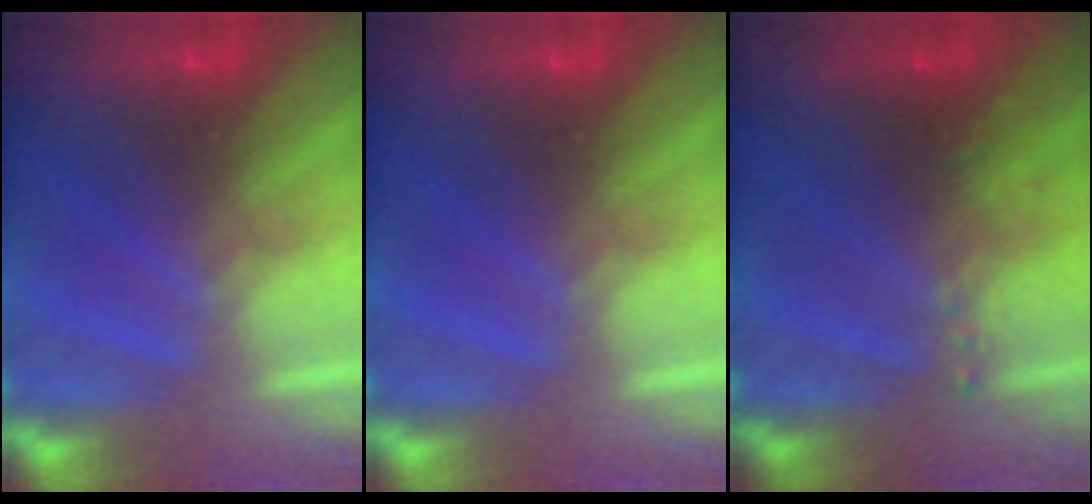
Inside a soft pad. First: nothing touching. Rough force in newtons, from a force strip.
{"total": 0.0}
{"total": 2.5}